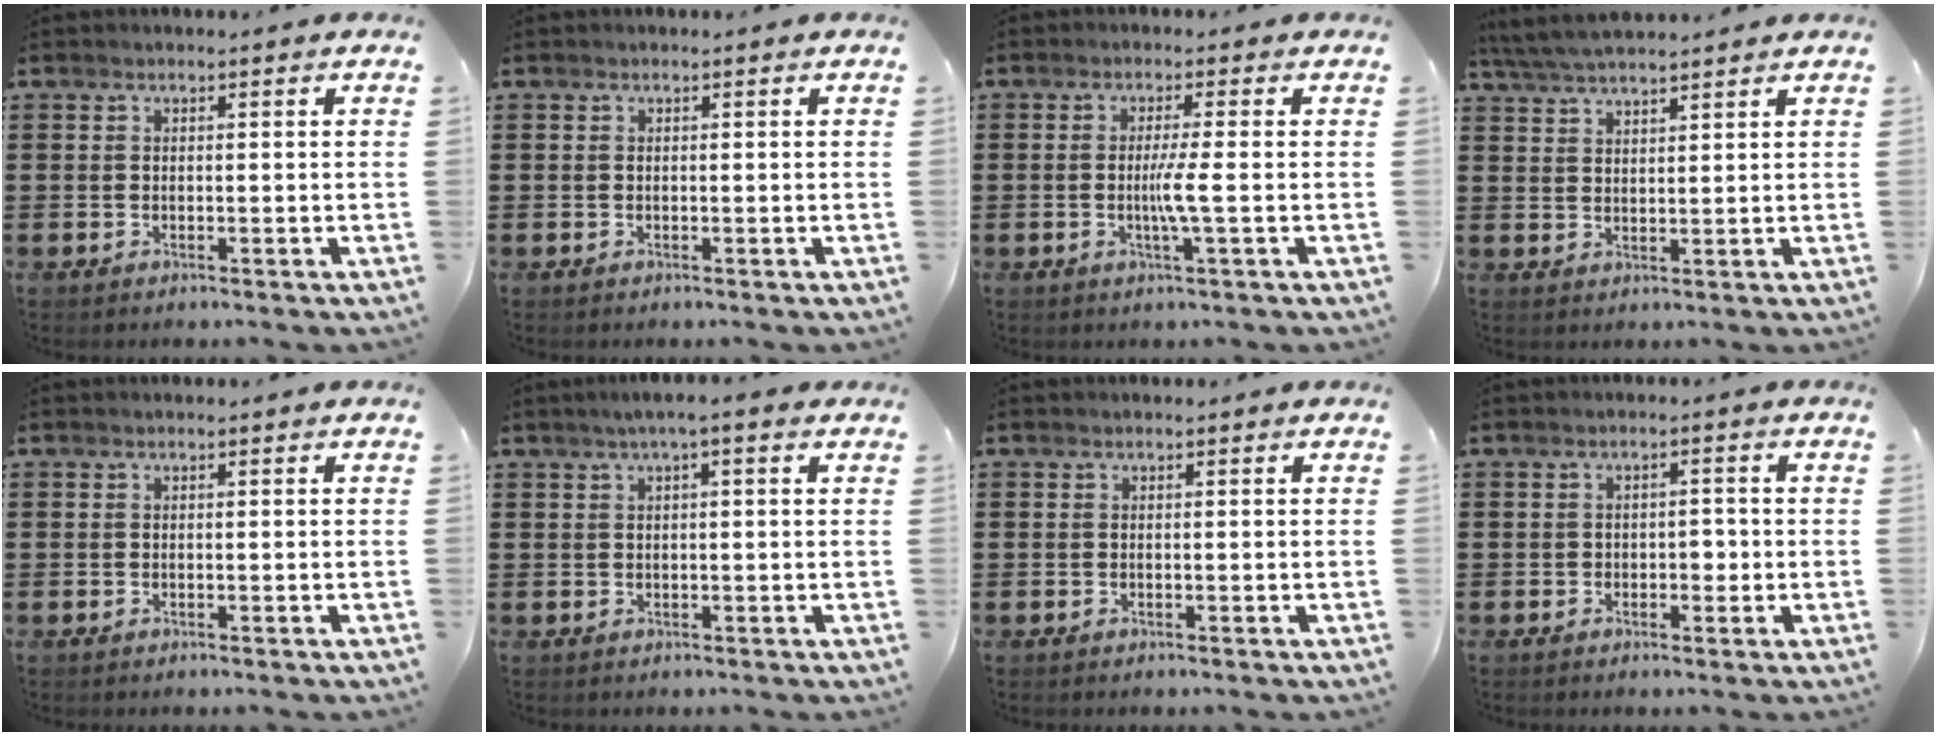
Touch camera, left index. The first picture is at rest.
{"total": 0.0}
{"total": 3.8, "force": [-0.4, -0.5, 3.8], "torque": [-0.066, -0.007, -0.012]}
{"total": 4.5, "force": [4.2, 0.1, 1.4], "torque": [-0.041, -0.010, 0.079]}
{"total": 0.0}
{"total": 2.0, "force": [0.9, 0.1, 1.8], "torque": [-0.035, 0.002, 0.016]}
{"total": 0.0}
{"total": 1.7, "force": [-0.4, 1.1, 1.3], "torque": [-0.026, 0.004, -0.011]}